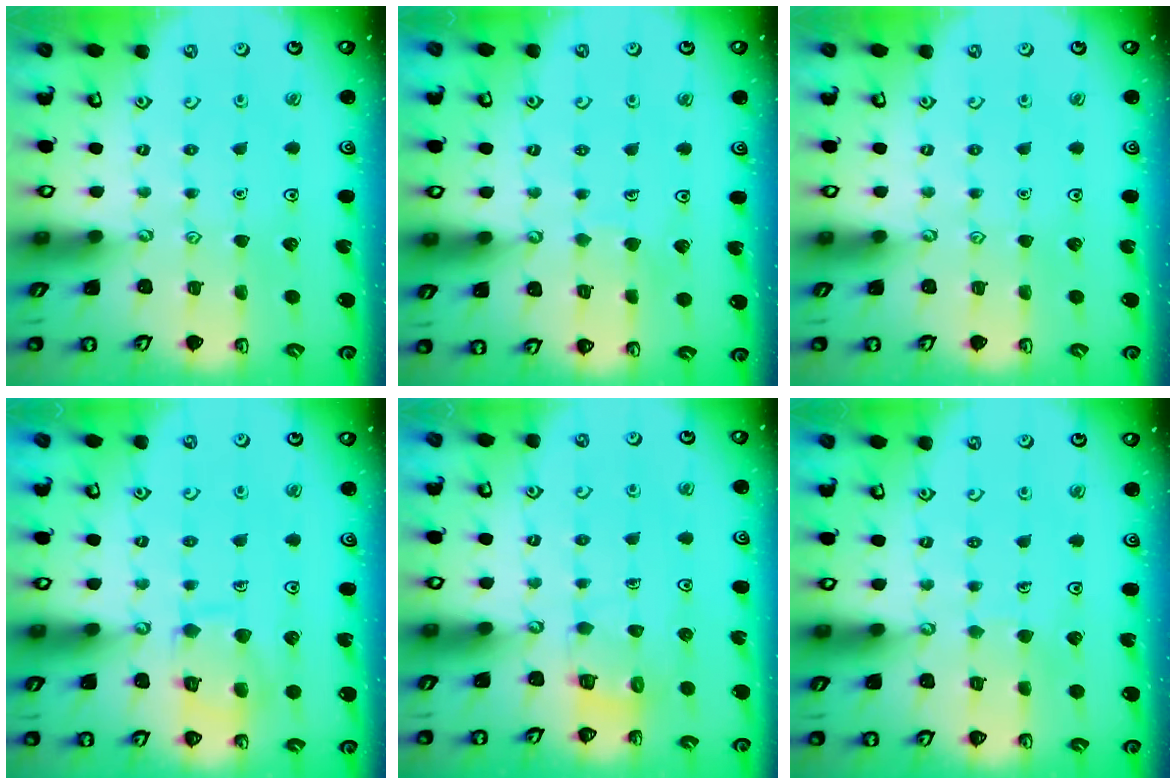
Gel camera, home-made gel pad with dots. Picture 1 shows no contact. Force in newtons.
{"total": 3.8, "press": 3.7, "slide": 0.3}
{"total": 0.0}
{"total": 10.1, "press": 10.1, "slide": 0.1}
{"total": 6.3, "press": 6.3, "slide": 0.5}
{"total": 2.3, "press": 2.3, "slide": 0.1}